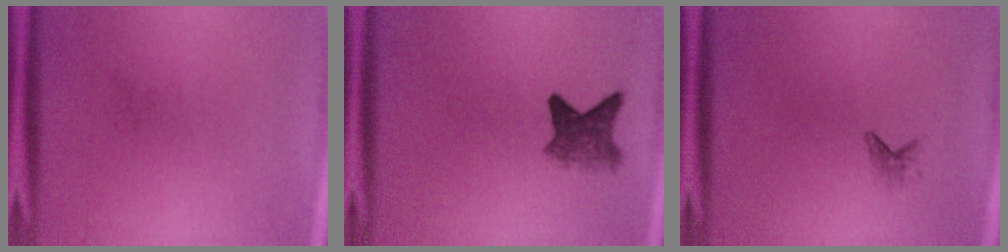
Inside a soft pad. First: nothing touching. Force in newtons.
{"total": 4.5}
{"total": 1.0}